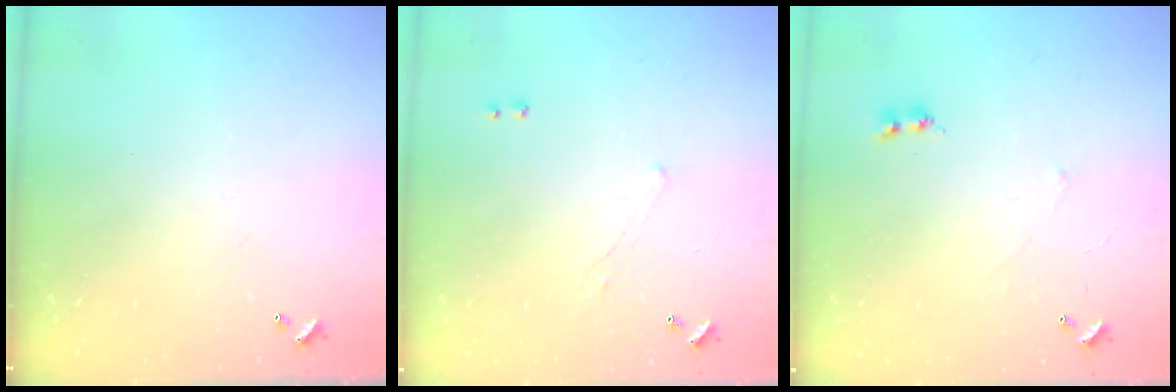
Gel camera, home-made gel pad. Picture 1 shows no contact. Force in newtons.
{"total": 2.8, "press": 2.7, "slide": 0.5}
{"total": 2.5, "press": 2.5, "slide": 0.4}